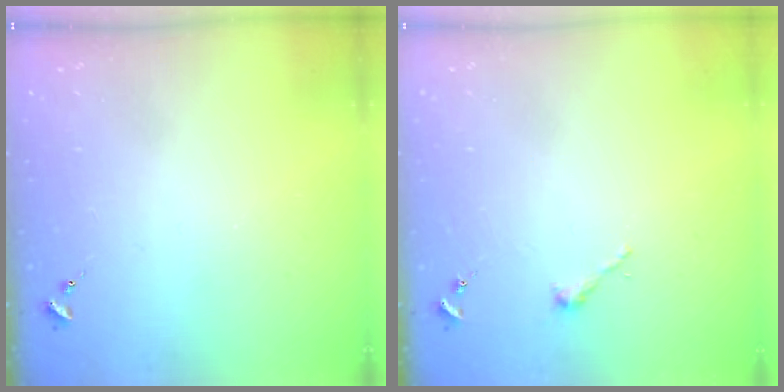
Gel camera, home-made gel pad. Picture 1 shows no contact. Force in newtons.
{"total": 2.5, "press": 2.5, "slide": 0.2}